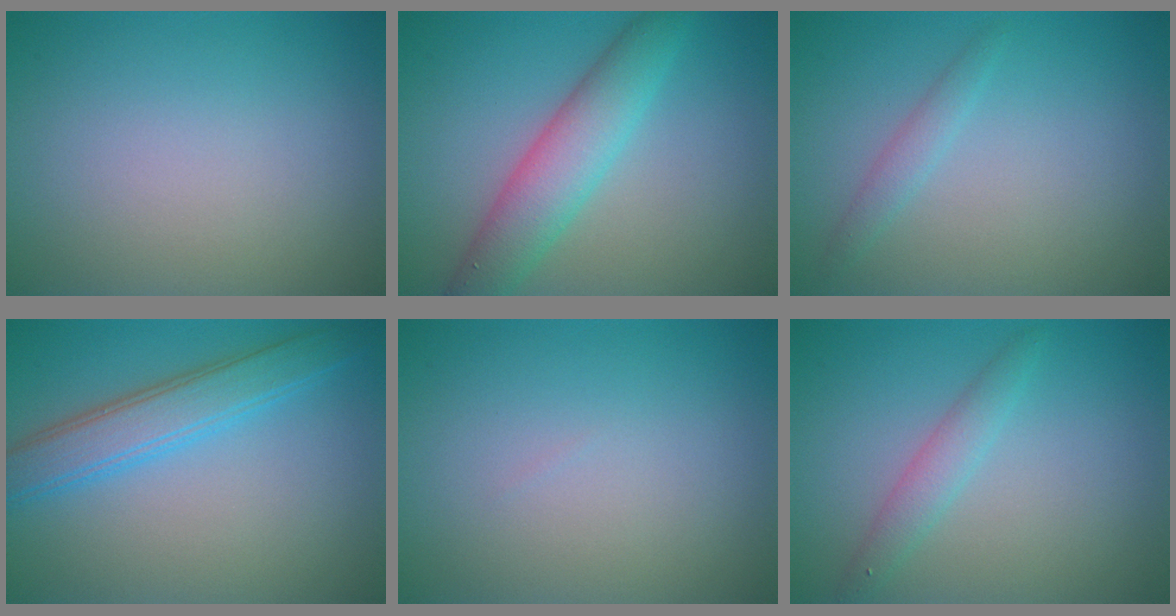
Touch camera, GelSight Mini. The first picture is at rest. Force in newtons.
{"total": 5.1, "press": 5.1, "slide": 0.0}
{"total": 1.3, "press": 1.3, "slide": 0.1}
{"total": 4.2, "press": 4.2, "slide": 0.2}
{"total": 0.0}
{"total": 1.9, "press": 1.9, "slide": 0.1}